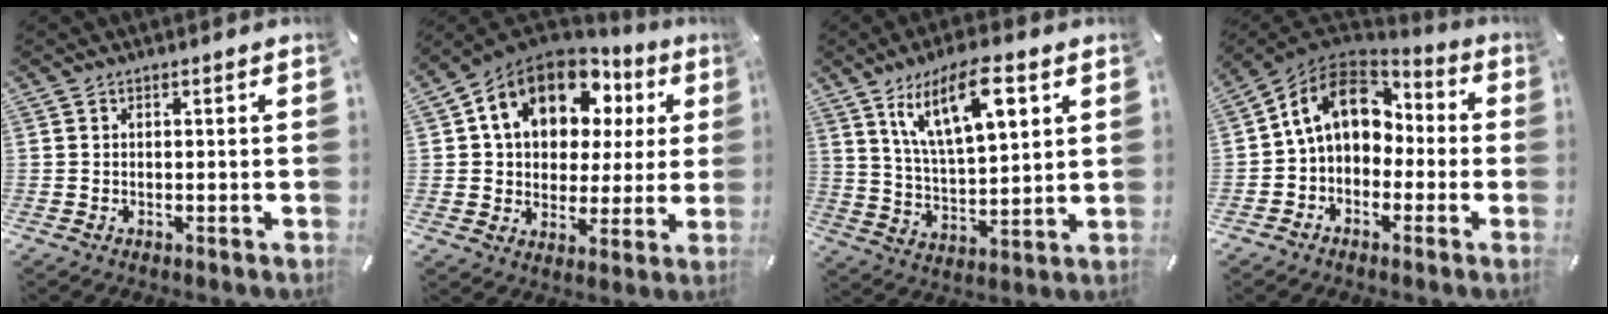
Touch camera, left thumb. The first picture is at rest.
{"total": 17.0, "force": [8.0, 12.1, 8.9], "torque": [-0.158, -0.029, 0.147]}
{"total": 15.5, "force": [8.3, 6.1, 11.7], "torque": [-0.215, -0.020, 0.138]}
{"total": 12.7, "force": [2.7, 9.7, 7.7], "torque": [-0.137, 0.008, 0.053]}